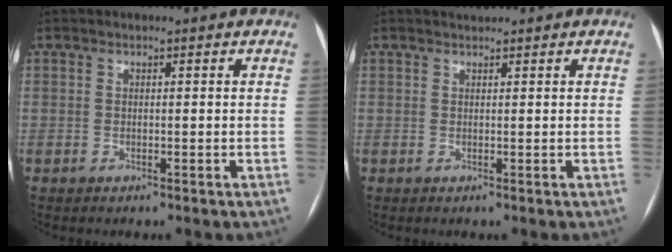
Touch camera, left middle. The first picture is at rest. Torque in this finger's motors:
{"motor_torque": [0.17, -0.18, -0.03, -0.01]}